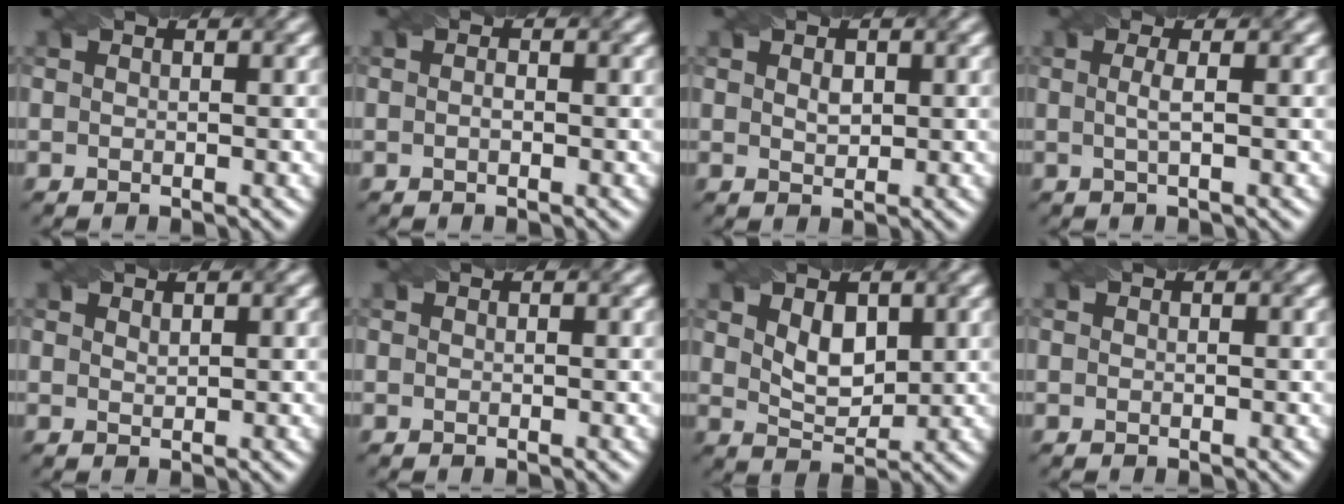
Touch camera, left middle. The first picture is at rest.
{"total": 0.7, "force": [-0.2, 0.2, 0.6], "torque": [-0.013, 0.000, -0.003]}
{"total": 1.2, "force": [0.5, 0.7, 0.8], "torque": [-0.014, 0.000, 0.012]}
{"total": 1.6, "force": [0.0, 0.4, 1.5], "torque": [-0.032, 0.002, -0.003]}
{"total": 0.7, "force": [0.6, 0.2, 0.3], "torque": [-0.007, -0.001, 0.014]}
{"total": 0.0}
{"total": 3.5, "force": [1.3, 2.1, 2.5], "torque": [-0.051, -0.004, 0.028]}
{"total": 0.0}